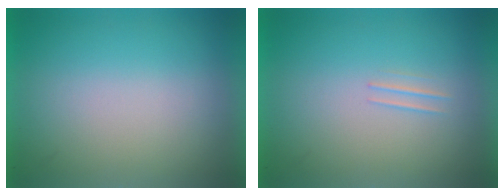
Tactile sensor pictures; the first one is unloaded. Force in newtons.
{"total": 1.1}